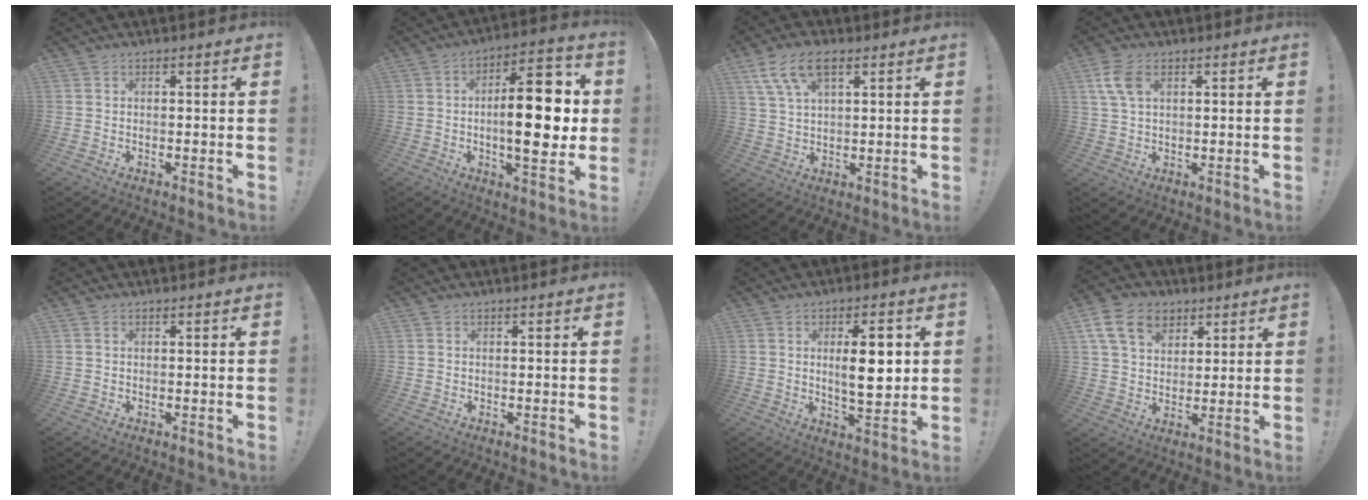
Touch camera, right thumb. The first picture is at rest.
{"total": 19.5, "force": [-0.4, 7.4, 18.1], "torque": [-0.277, 0.002, -0.010]}
{"total": 10.2, "force": [5.2, 4.8, 7.3], "torque": [-0.135, -0.010, 0.099]}
{"total": 6.8, "force": [2.5, 3.9, 4.9], "torque": [-0.103, -0.001, 0.048]}
{"total": 0.0}
{"total": 0.0}
{"total": 11.0, "force": [1.7, 3.8, 10.2], "torque": [-0.155, -0.006, 0.022]}
{"total": 13.7, "force": [6.6, 9.8, 7.0], "torque": [-0.103, -0.029, 0.128]}